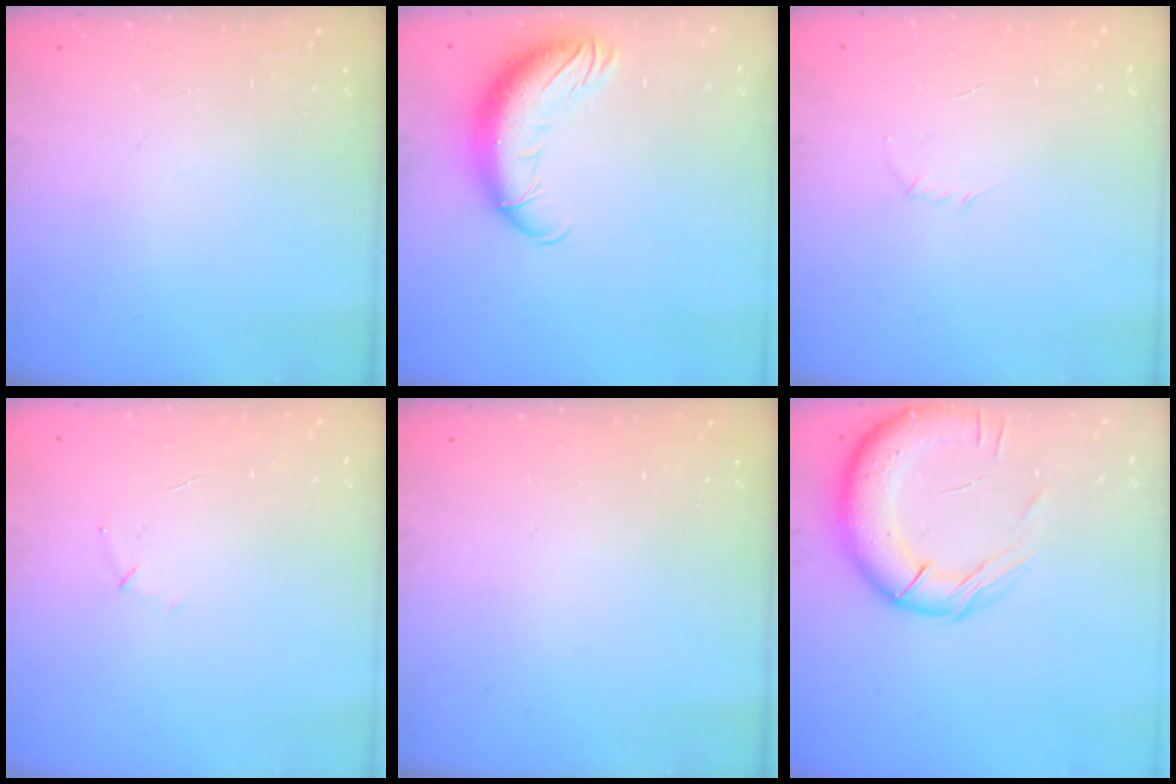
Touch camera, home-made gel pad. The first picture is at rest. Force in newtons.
{"total": 14.8, "press": 14.3, "slide": 3.6}
{"total": 2.9, "press": 2.8, "slide": 0.8}
{"total": 3.8, "press": 3.7, "slide": 1.0}
{"total": 0.0}
{"total": 17.3, "press": 16.9, "slide": 3.5}